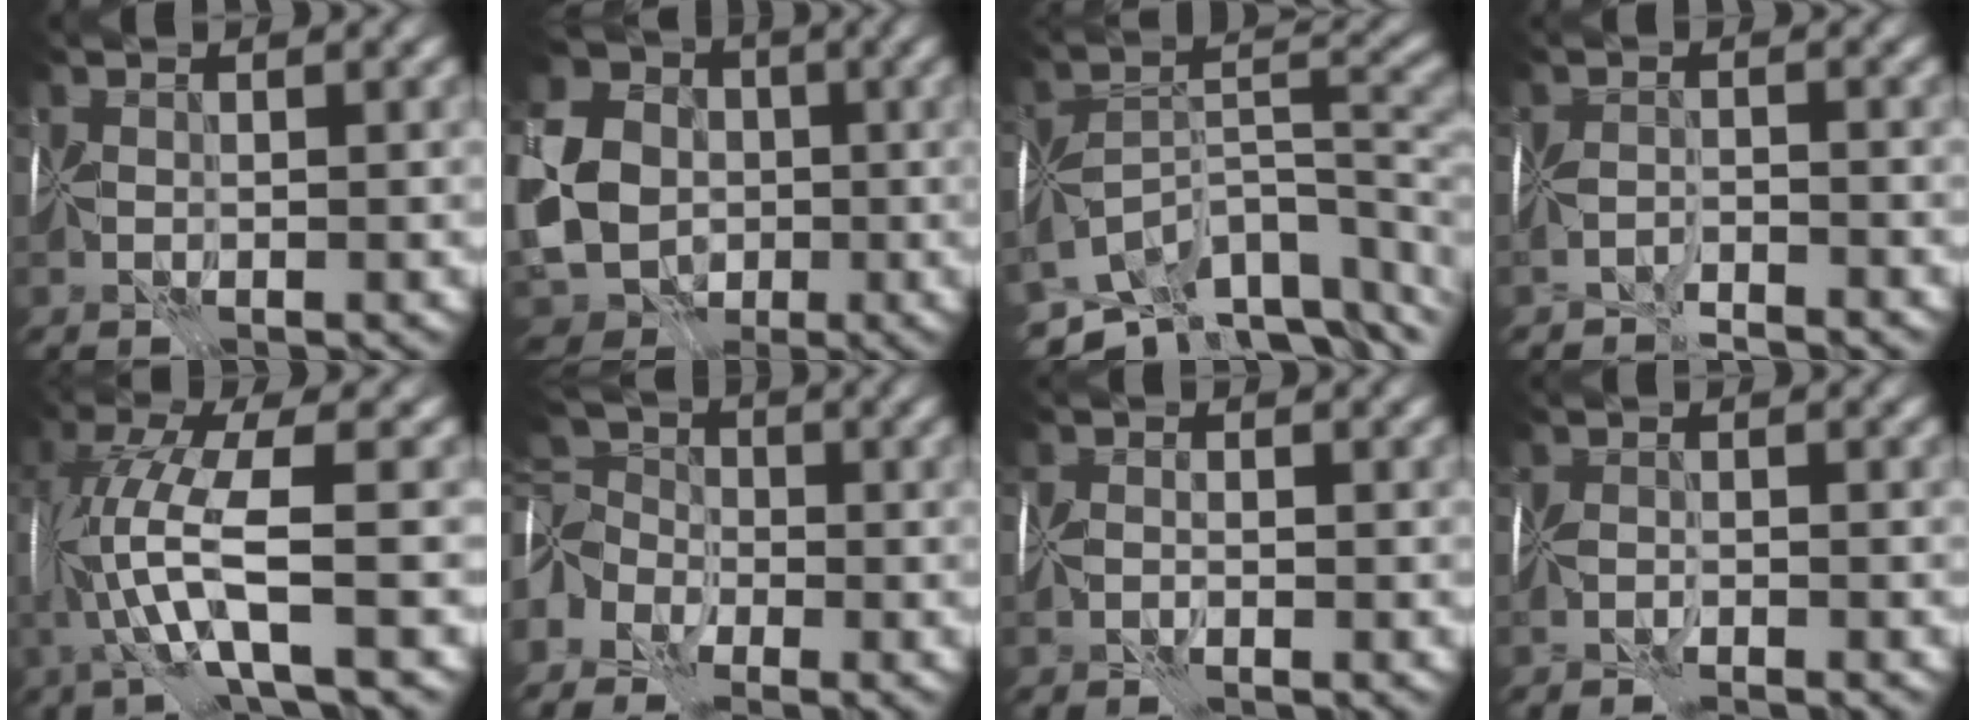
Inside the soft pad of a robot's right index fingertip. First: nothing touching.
{"total": 11.2, "force": [-1.8, 9.5, 5.5], "torque": [-0.144, -0.006, -0.034]}
{"total": 11.3, "force": [-7.4, 5.6, 6.4], "torque": [-0.113, 0.004, -0.105]}
{"total": 2.2, "force": [-2.2, 0.3, 0.1], "torque": [0.003, 0.002, -0.041]}
{"total": 7.9, "force": [-1.0, 1.8, 7.6], "torque": [-0.160, 0.012, -0.022]}
{"total": 4.6, "force": [-2.7, 3.1, 2.0], "torque": [-0.033, 0.004, -0.069]}
{"total": 1.0, "force": [-0.8, 0.3, 0.4], "torque": [-0.006, 0.001, -0.019]}
{"total": 1.4, "force": [-1.3, 0.1, 0.4], "torque": [-0.005, -0.001, -0.028]}